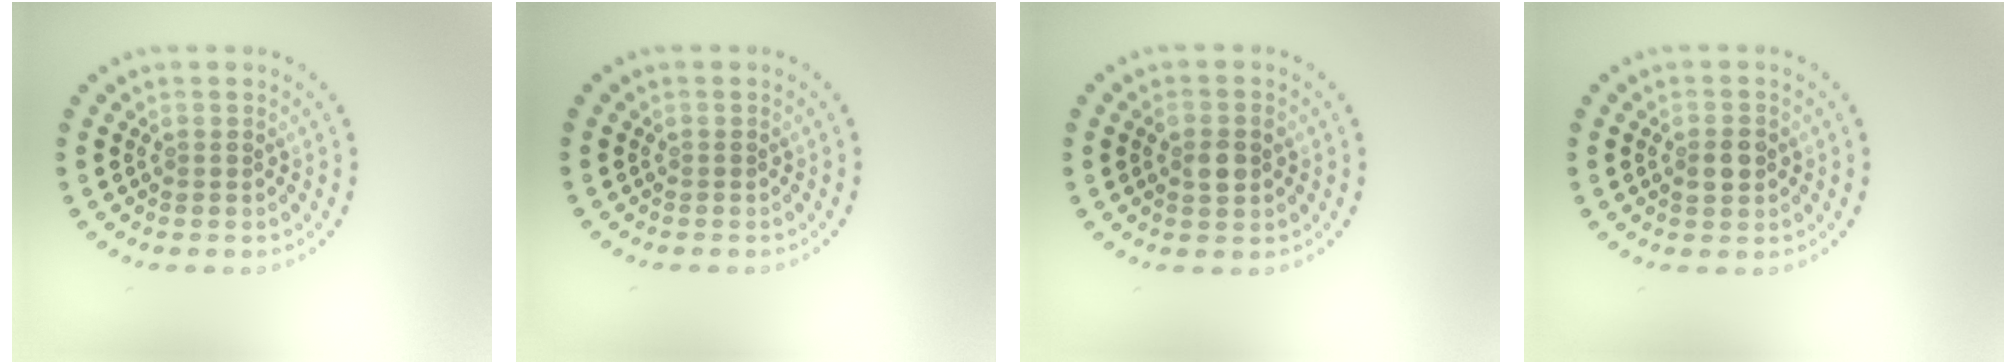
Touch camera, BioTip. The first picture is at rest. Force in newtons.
{"total": 0.0}
{"total": 2.3, "press": 2.2, "slide": 0.3}
{"total": 2.3, "press": 2.3, "slide": 0.1}